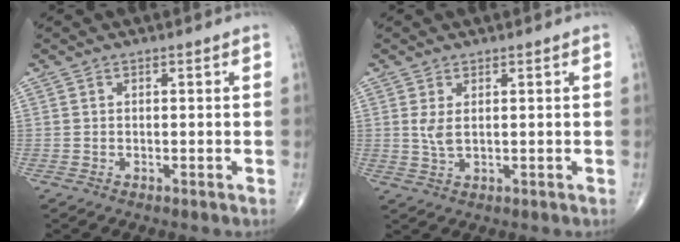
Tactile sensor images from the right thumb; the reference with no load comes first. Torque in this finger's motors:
{"motor_torque": [0.01, 1.18, 0.52, 0.31, 0.00]}